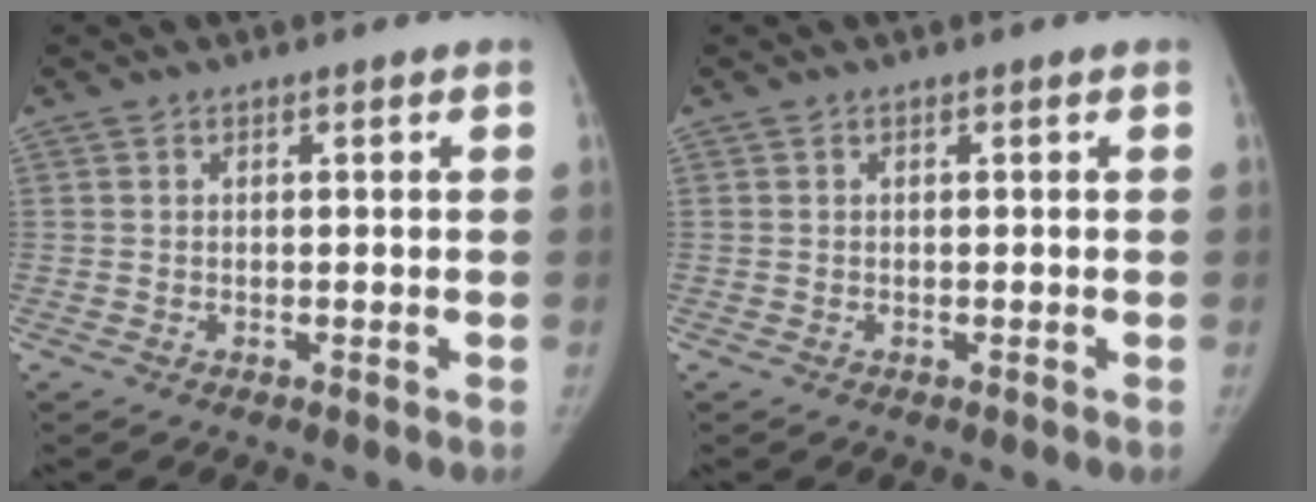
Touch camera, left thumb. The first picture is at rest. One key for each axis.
{"total": 0.0}